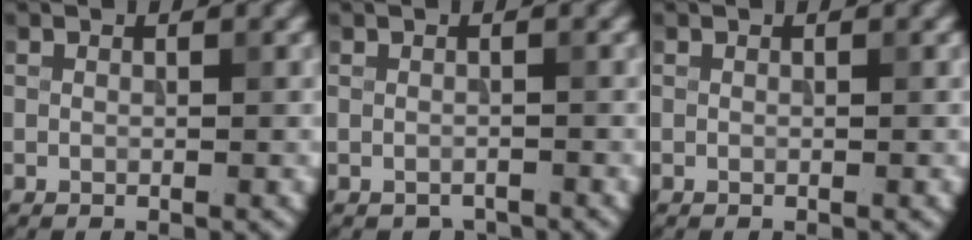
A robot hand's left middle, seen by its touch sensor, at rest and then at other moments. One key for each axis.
{"total": 1.0, "fx": -0.9, "fy": 0.4, "fz": 0.1, "tx": -0.002, "ty": -0.004, "tz": -0.016}
{"total": 0.0}